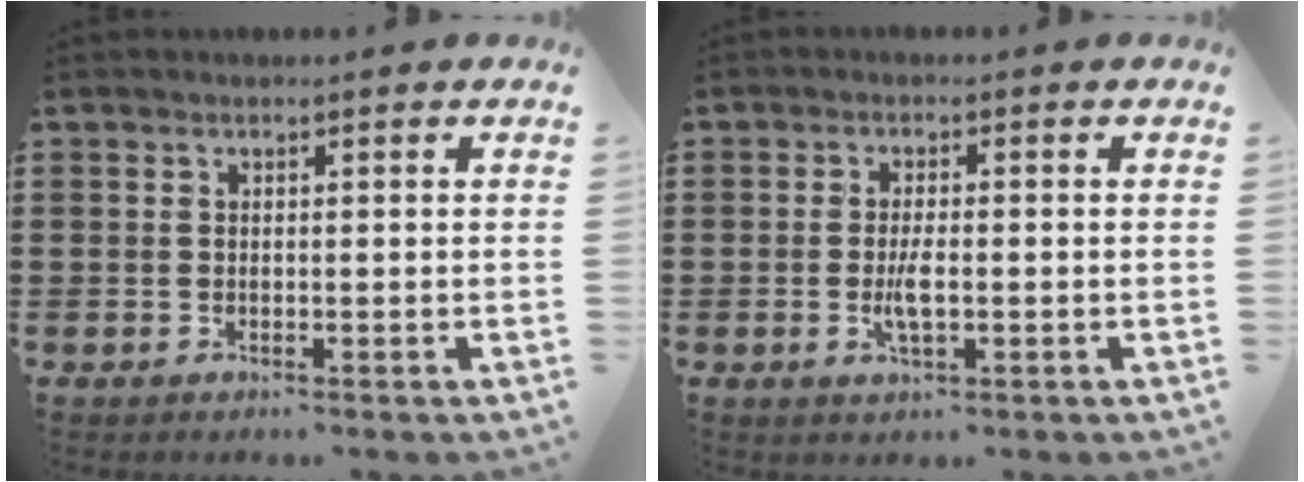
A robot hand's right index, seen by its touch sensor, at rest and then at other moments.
{"total": 3.7, "force": [-0.7, 1.1, 3.5], "torque": [-0.068, -0.002, -0.015]}